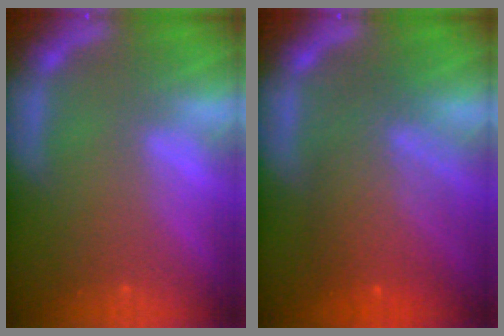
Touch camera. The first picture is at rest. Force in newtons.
{"total": 7.1}